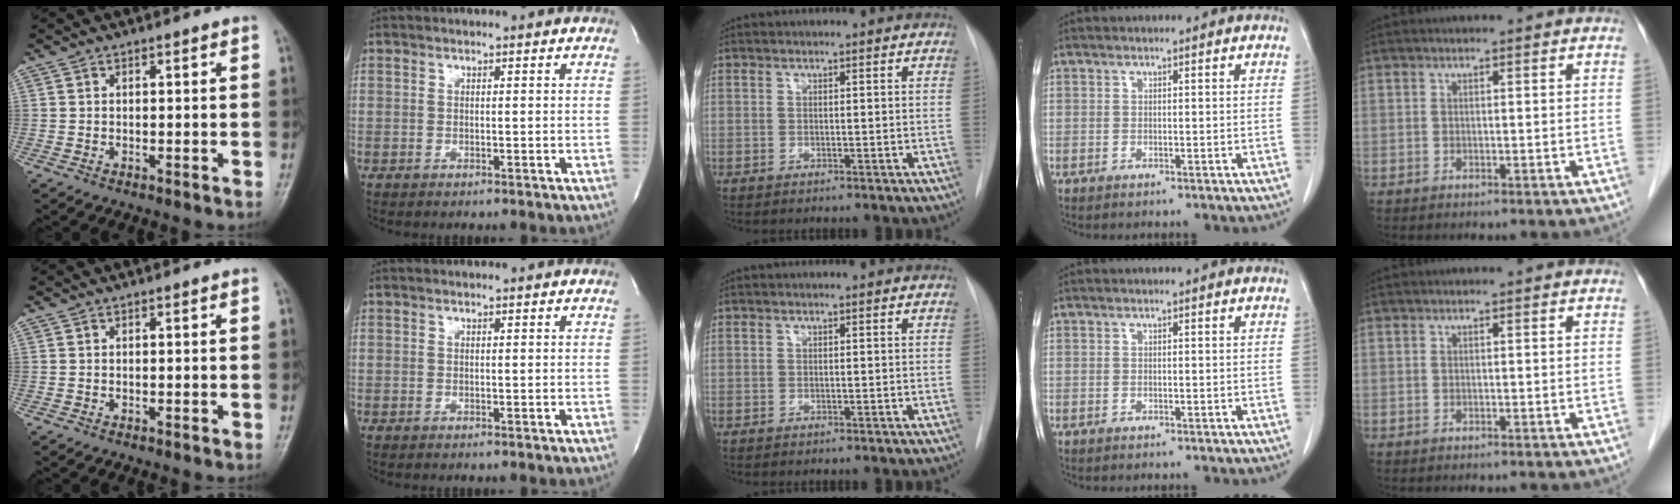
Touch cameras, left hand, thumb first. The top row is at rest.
{}